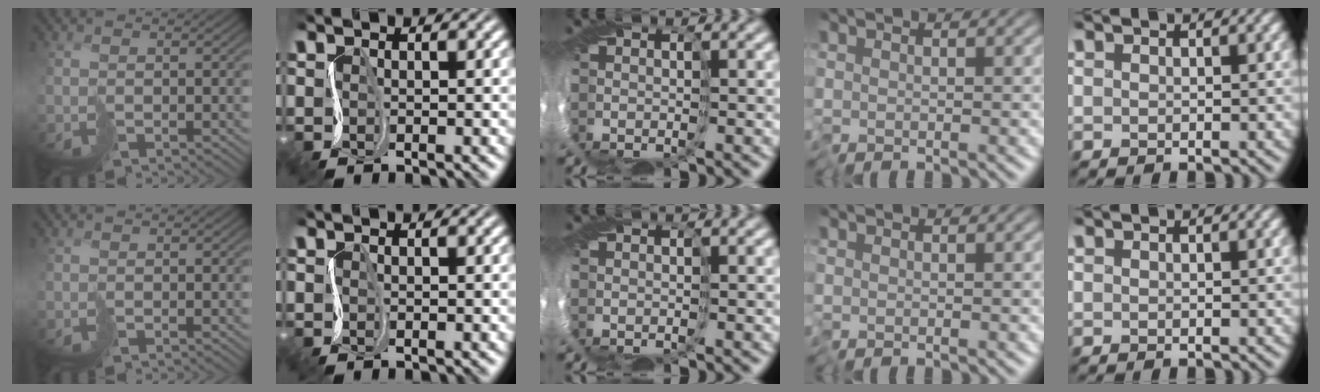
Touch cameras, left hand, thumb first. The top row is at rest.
{}